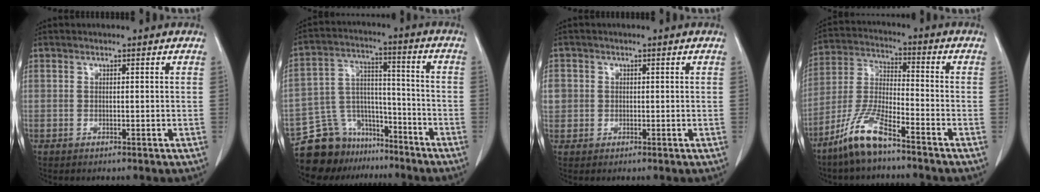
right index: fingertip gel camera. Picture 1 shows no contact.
{"total": 12.1, "force": [-10.2, 6.3, 1.7], "torque": [-0.039, 0.054, -0.173]}
{"total": 3.4, "force": [0.3, 3.3, 0.9], "torque": [-0.021, 0.013, 0.013]}
{"total": 9.8, "force": [-7.1, 1.5, 6.7], "torque": [-0.154, -0.020, -0.144]}